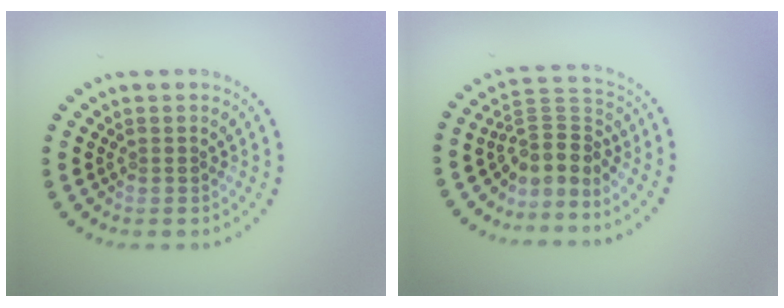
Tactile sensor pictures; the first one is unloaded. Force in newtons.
{"total": 3.4, "press": 2.4, "slide": 2.4}